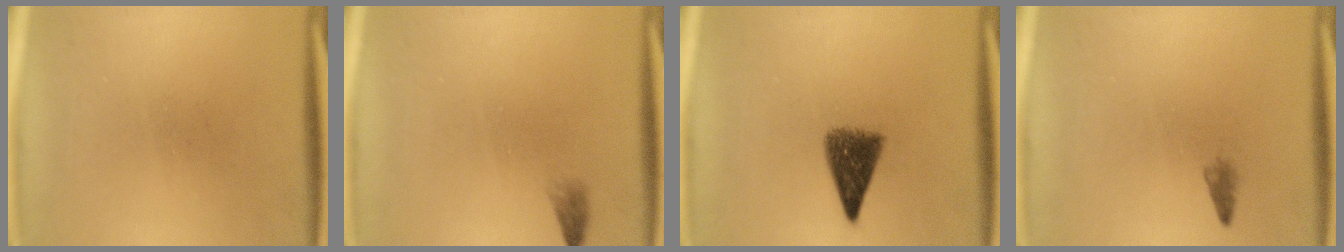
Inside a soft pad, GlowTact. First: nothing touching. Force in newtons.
{"total": 1.1}
{"total": 6.2}
{"total": 0.9}